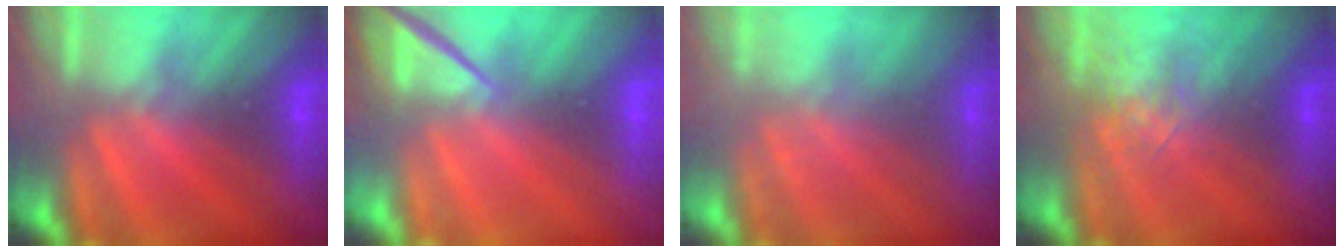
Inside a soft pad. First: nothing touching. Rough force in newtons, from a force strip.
{"total": 4.6}
{"total": 2.4}
{"total": 2.6}